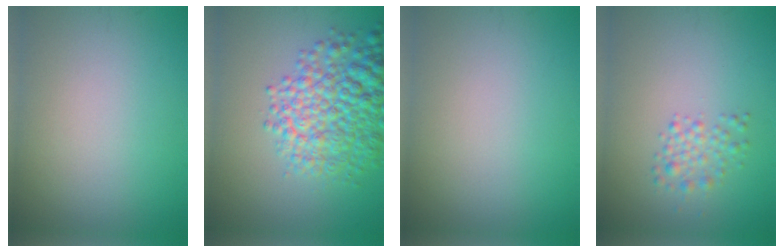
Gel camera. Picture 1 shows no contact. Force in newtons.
{"total": 7.6, "press": 7.6, "slide": 0.3}
{"total": 0.0}
{"total": 1.9, "press": 1.9, "slide": 0.0}